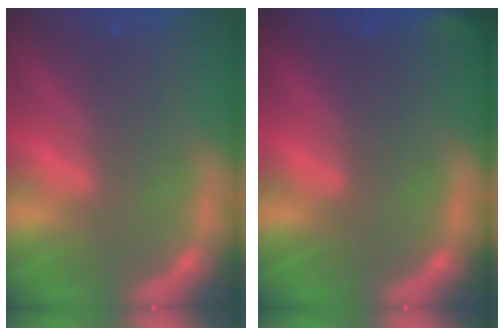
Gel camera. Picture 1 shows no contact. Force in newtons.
{"total": 1.4}